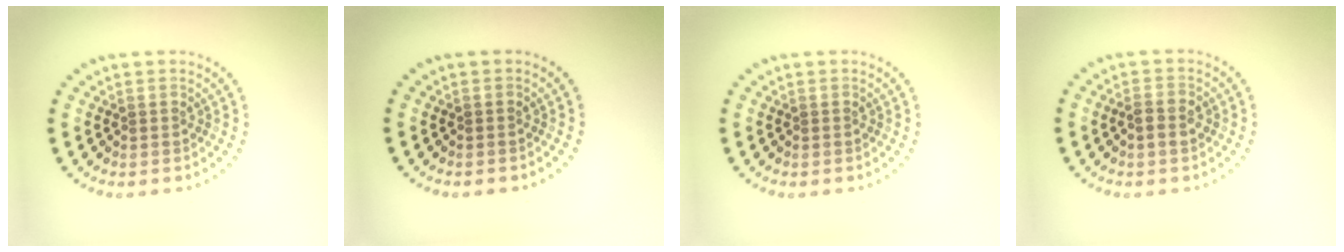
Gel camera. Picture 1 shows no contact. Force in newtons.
{"total": 0.0}
{"total": 0.0}
{"total": 1.6, "press": 1.6, "slide": 0.2}